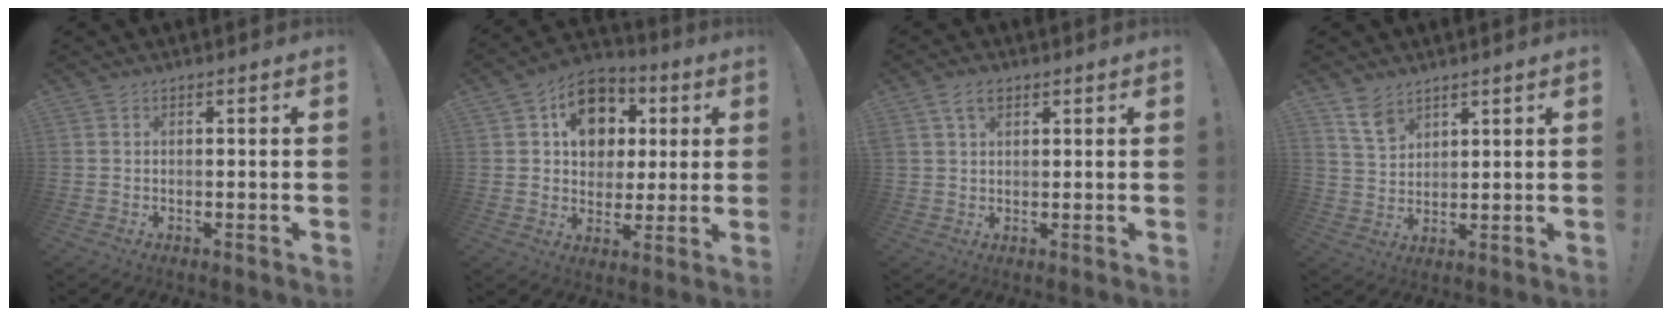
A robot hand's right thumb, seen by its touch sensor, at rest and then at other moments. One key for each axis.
{"total": 14.4, "fx": 4.8, "fy": 11.8, "fz": 6.8, "tx": -0.084, "ty": -0.010, "tz": 0.095}
{"total": 4.7, "fx": 2.6, "fy": 2.8, "fz": 2.8, "tx": -0.045, "ty": -0.003, "tz": 0.049}
{"total": 7.9, "fx": 5.8, "fy": 4.5, "fz": 2.9, "tx": -0.046, "ty": -0.035, "tz": 0.111}